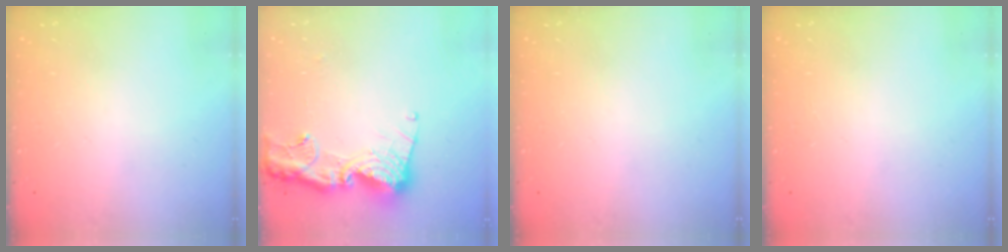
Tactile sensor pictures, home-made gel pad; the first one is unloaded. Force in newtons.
{"total": 15.2, "press": 15.1, "slide": 1.5}
{"total": 0.0}
{"total": 0.0}